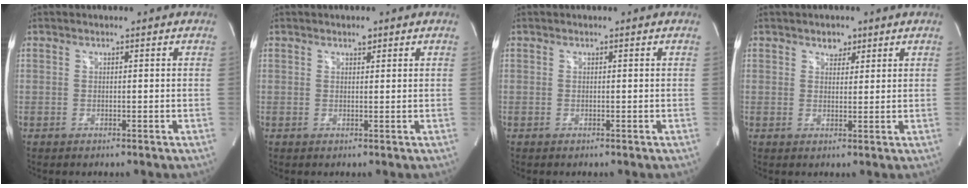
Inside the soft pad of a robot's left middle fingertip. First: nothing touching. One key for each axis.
{"total": 0.9, "fx": 0.7, "fy": 0.4, "fz": 0.4, "tx": -0.009, "ty": 0.000, "tz": 0.011}
{"total": 0.0}
{"total": 2.2, "fx": 1.5, "fy": 1.4, "fz": 0.8, "tx": -0.009, "ty": 0.001, "tz": 0.023}